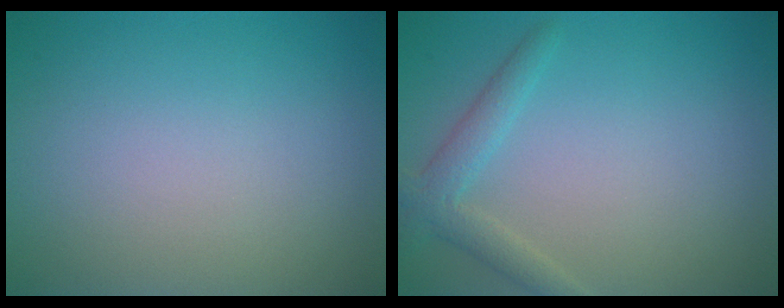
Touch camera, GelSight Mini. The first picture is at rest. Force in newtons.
{"total": 2.4, "press": 2.4, "slide": 0.1}